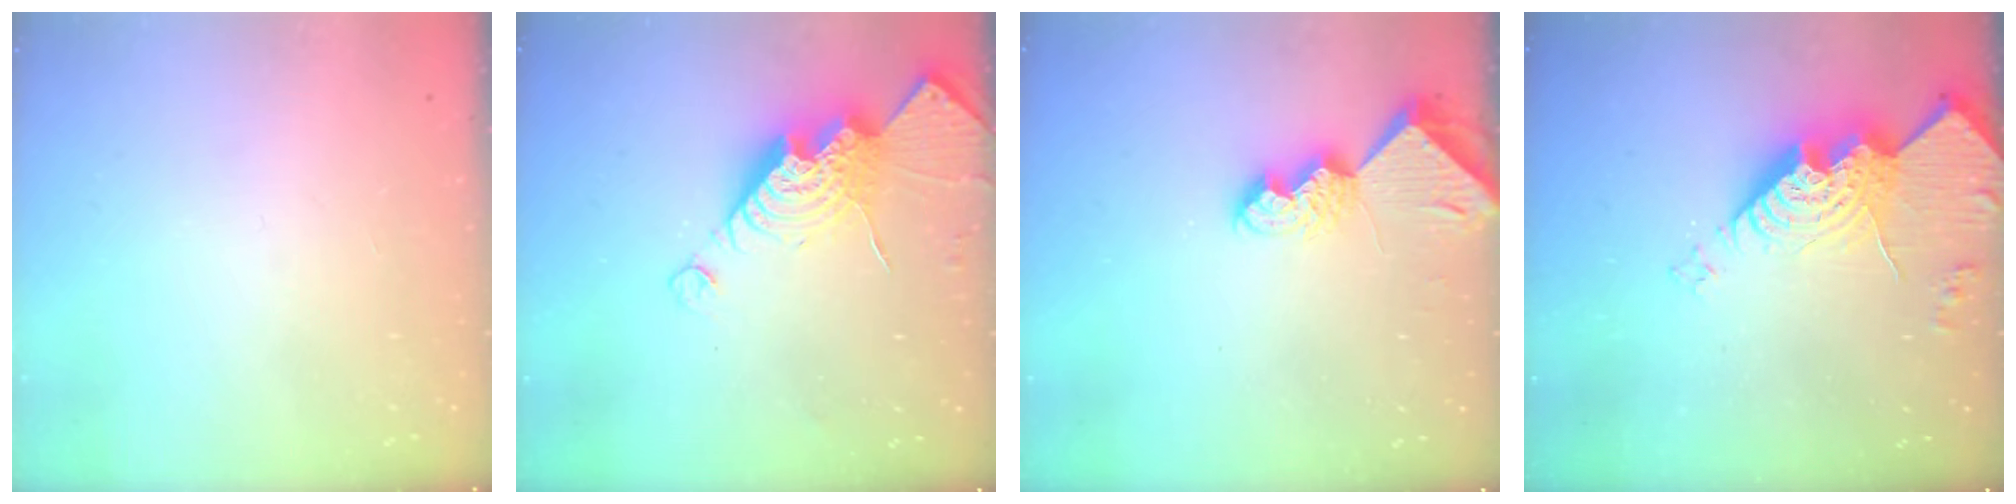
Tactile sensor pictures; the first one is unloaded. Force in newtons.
{"total": 14.6, "press": 14.6, "slide": 1.1}
{"total": 7.6, "press": 7.5, "slide": 0.7}
{"total": 17.7, "press": 17.6, "slide": 1.5}